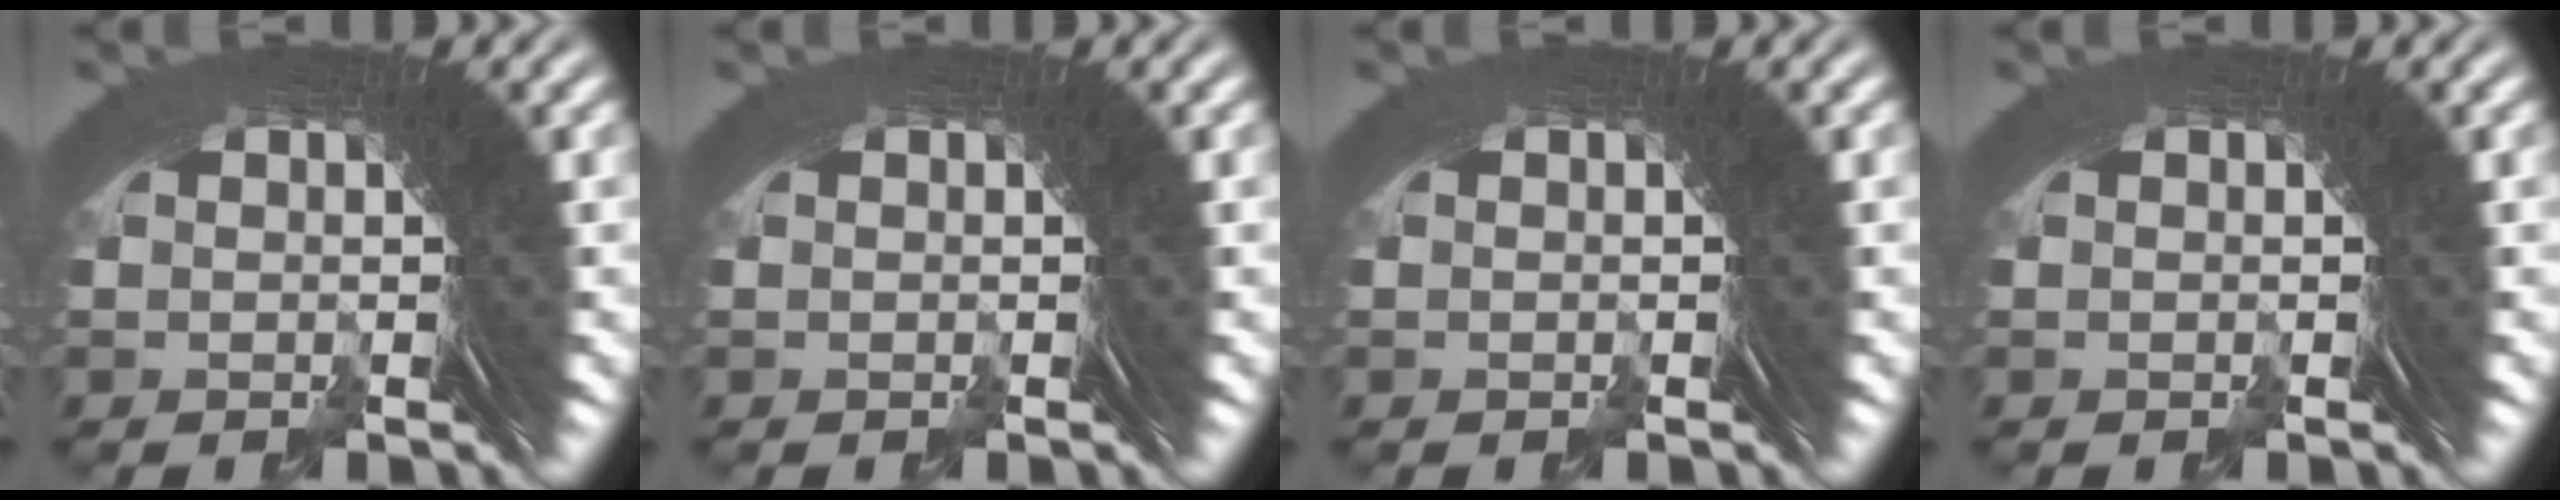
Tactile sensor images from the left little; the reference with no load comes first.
{"total": 0.0}
{"total": 0.0}
{"total": 0.0}